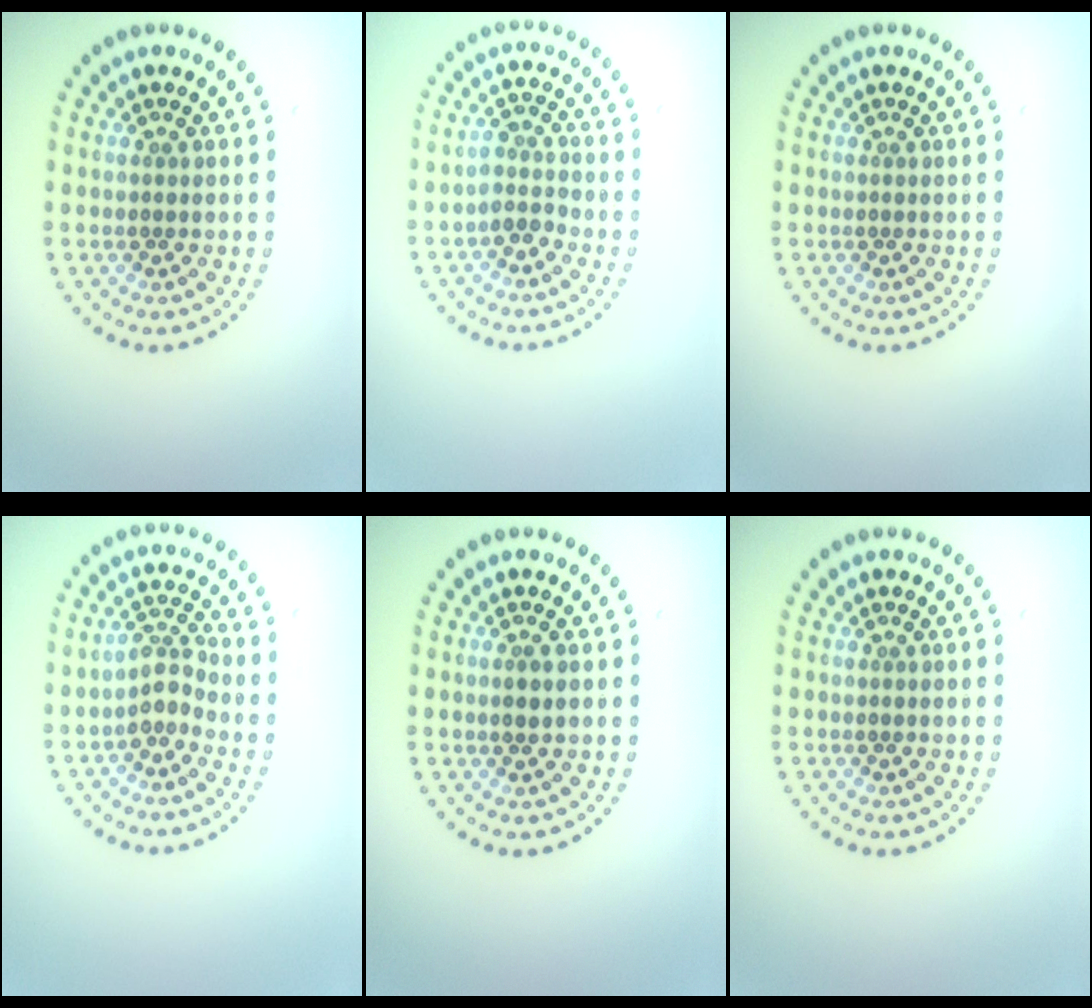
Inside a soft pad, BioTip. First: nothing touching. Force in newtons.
{"total": 1.9, "press": 1.5, "slide": 1.2}
{"total": 0.0}
{"total": 2.4, "press": 1.8, "slide": 1.6}
{"total": 1.1, "press": 0.9, "slide": 0.5}
{"total": 0.0}